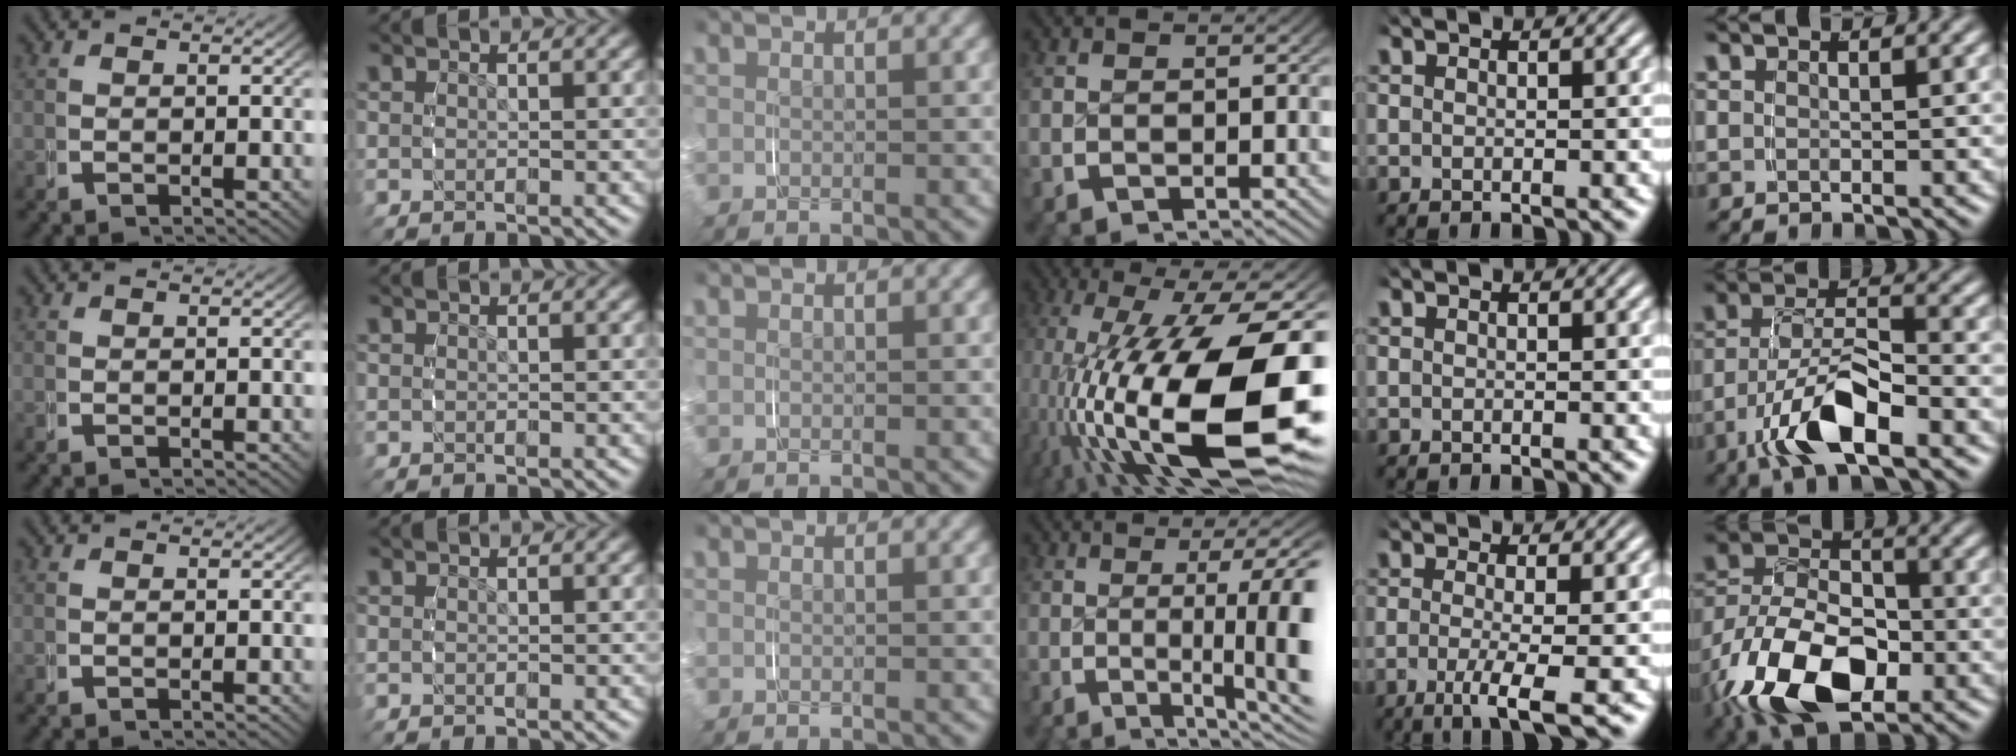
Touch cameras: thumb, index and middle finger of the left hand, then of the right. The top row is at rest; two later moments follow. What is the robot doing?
{"motion": "grasp_and_lifting", "object": "keyboard"}